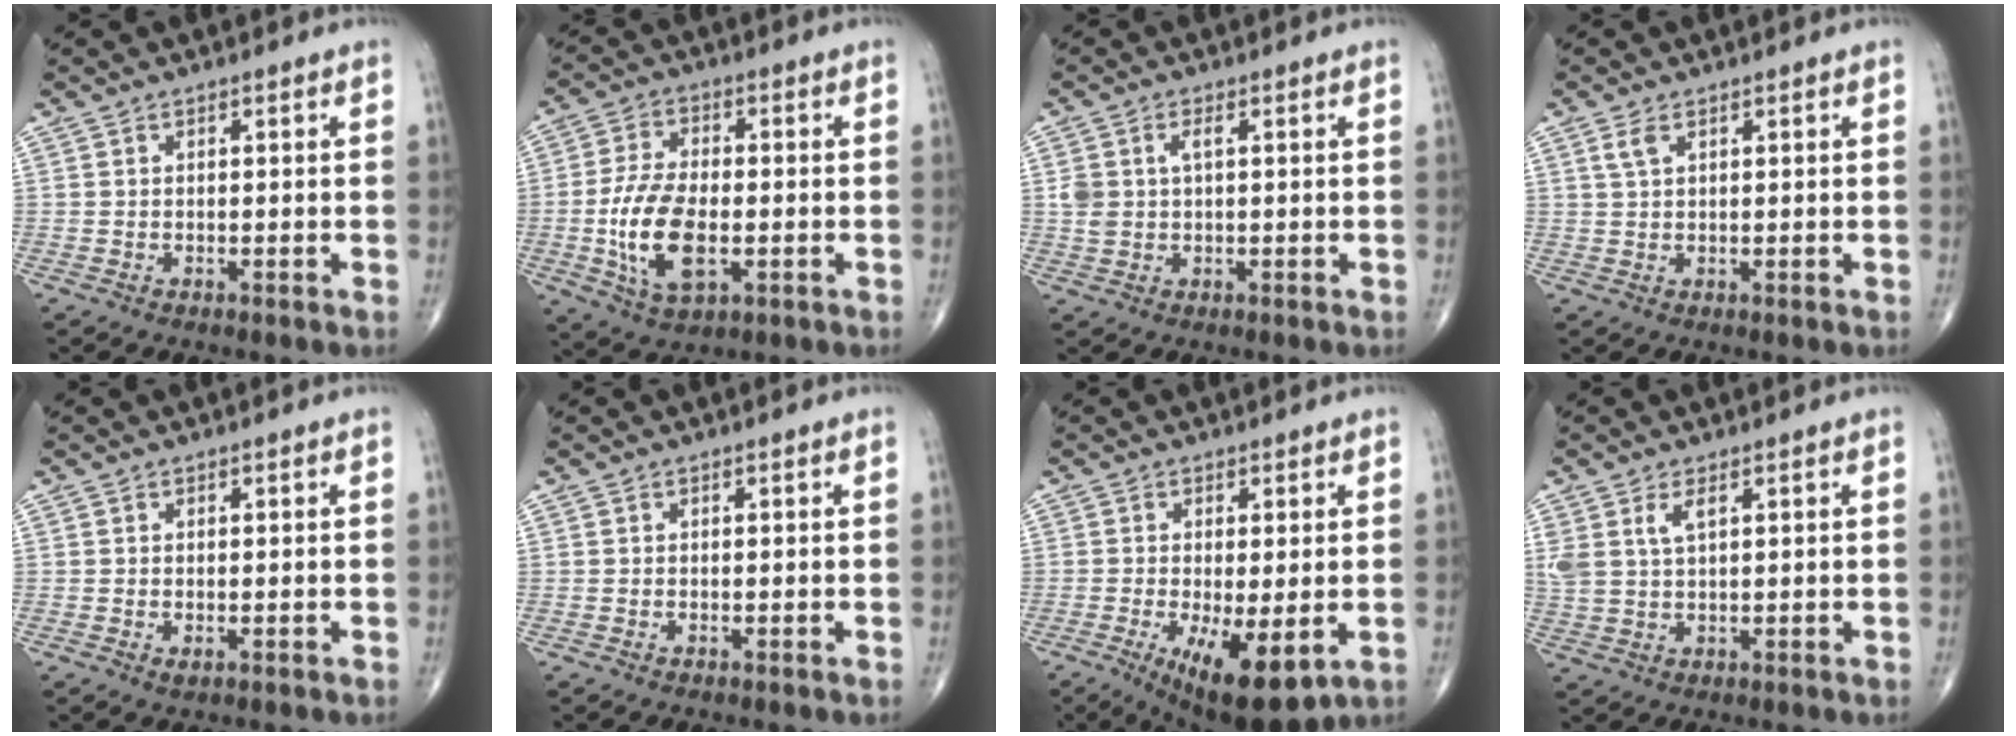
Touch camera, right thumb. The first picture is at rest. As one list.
[{"total": 12.8, "force": [-2.4, 6.5, 10.8], "torque": [-0.209, 0.002, -0.041]}, {"total": 4.0, "force": [0.9, 2.2, 3.2], "torque": [-0.078, 0.007, 0.019]}, {"total": 2.2, "force": [1.1, 1.0, 1.5], "torque": [-0.035, 0.006, 0.027]}, {"total": 0.9, "force": [-0.2, 0.5, 0.7], "torque": [-0.011, -0.003, -0.003]}, {"total": 0.0}, {"total": 11.9, "force": [-3.8, 4.2, 10.4], "torque": [-0.160, -0.022, -0.046]}, {"total": 4.8, "force": [2.1, 2.2, 3.7], "torque": [-0.084, 0.000, 0.049]}]